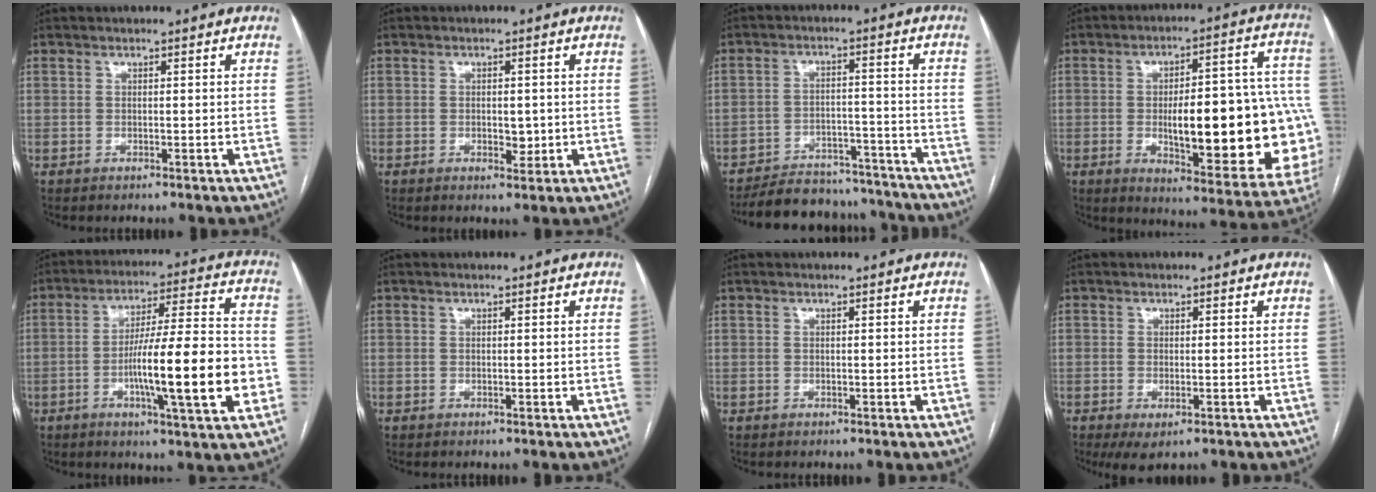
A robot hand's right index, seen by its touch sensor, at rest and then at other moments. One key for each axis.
{"total": 2.8, "fx": -0.3, "fy": 1.6, "fz": 2.3, "tx": -0.032, "ty": -0.002, "tz": 0.002}
{"total": 15.4, "fx": -14.2, "fy": 4.9, "fz": 3.1, "tx": -0.044, "ty": 0.021, "tz": -0.192}
{"total": 25.8, "fx": -3.4, "fy": 6.9, "fz": 24.6, "tx": -0.255, "ty": 0.025, "tz": -0.025}
{"total": 16.6, "fx": -3.9, "fy": 1.3, "fz": 16.1, "tx": -0.260, "ty": 0.005, "tz": -0.061}
{"total": 0.0}
{"total": 0.0}
{"total": 3.9, "fx": -1.9, "fy": 1.5, "fz": 3.1, "tx": -0.053, "ty": -0.009, "tz": -0.024}